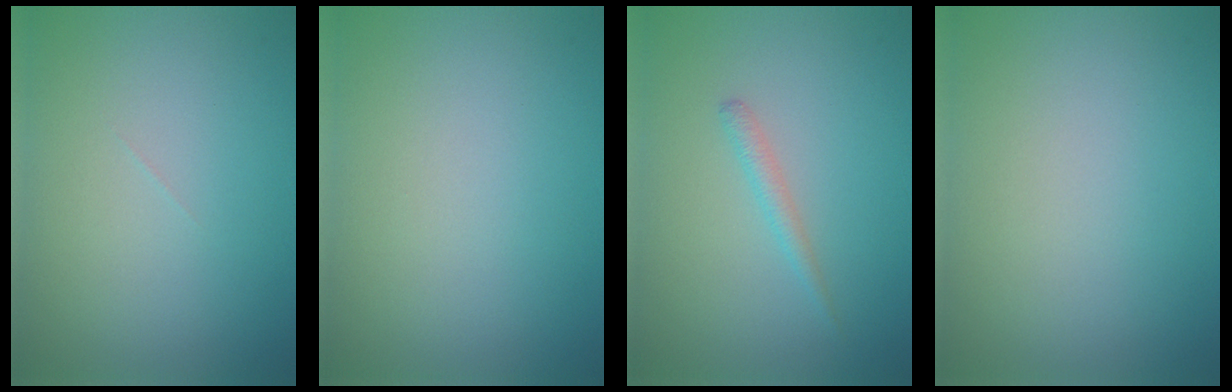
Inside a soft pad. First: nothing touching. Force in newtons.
{"total": 0.0}
{"total": 1.2, "press": 1.1, "slide": 0.1}
{"total": 0.0}